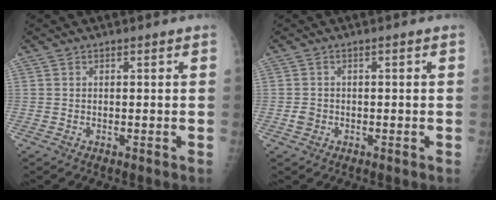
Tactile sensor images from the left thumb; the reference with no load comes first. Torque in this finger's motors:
{"motor_torque": [-0.32, 0.40, 0.16, 0.07, 0.00]}